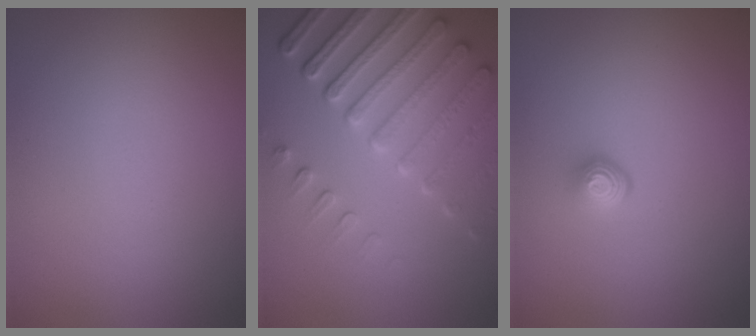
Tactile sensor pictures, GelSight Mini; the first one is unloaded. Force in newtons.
{"total": 6.8, "press": 5.3, "slide": 4.2}
{"total": 1.7, "press": 1.1, "slide": 1.3}